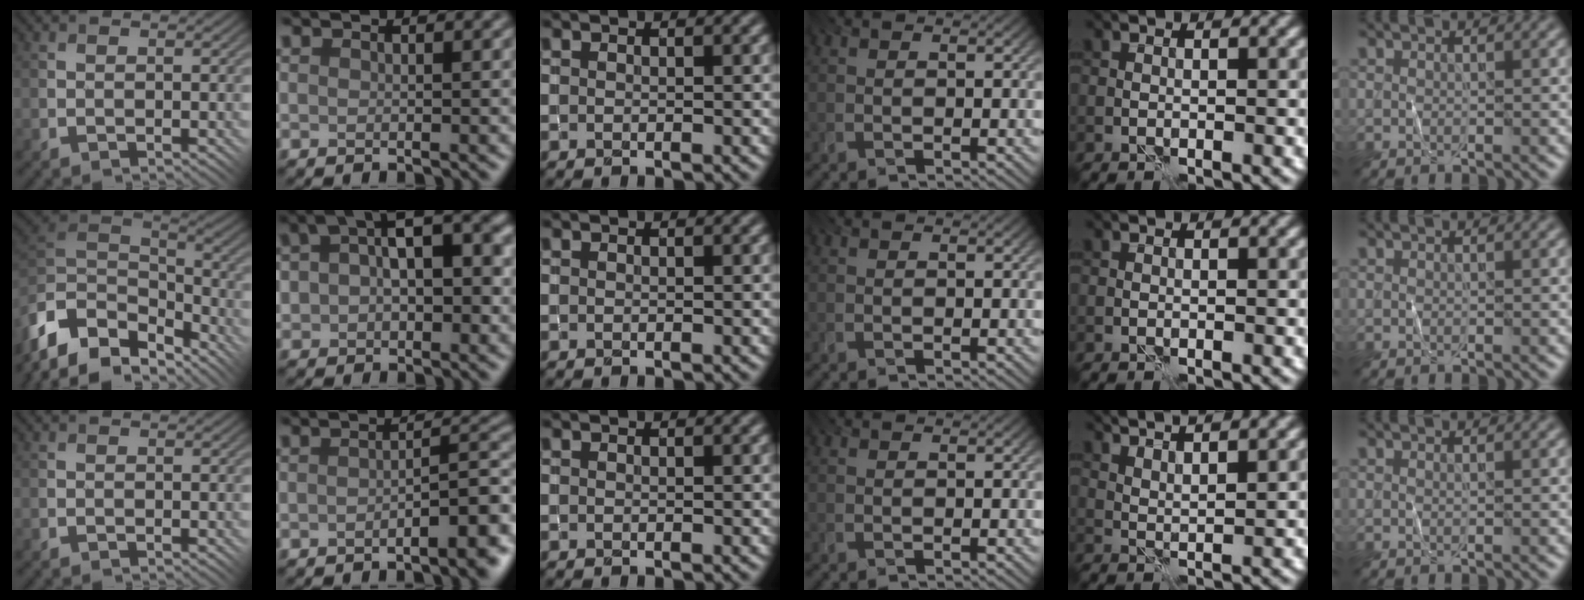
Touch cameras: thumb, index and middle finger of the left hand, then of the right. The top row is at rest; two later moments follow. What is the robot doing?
{"motion": "fold", "object": "shorts"}